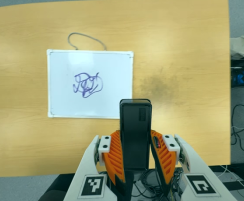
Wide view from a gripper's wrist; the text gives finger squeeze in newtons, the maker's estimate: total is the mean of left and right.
{"total": 4.2, "left": 2.8, "right": 5.7}